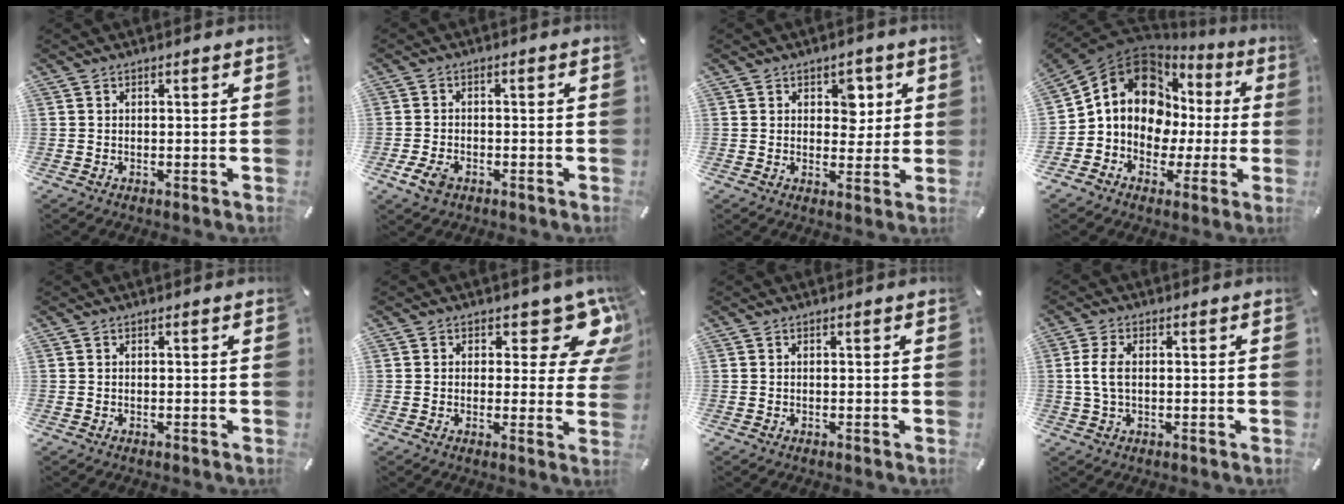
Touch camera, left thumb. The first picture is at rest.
{"total": 4.2, "force": [-2.2, 2.6, 2.5], "torque": [-0.068, 0.000, -0.045]}
{"total": 5.3, "force": [1.8, 4.0, 2.9], "torque": [-0.020, -0.009, 0.020]}
{"total": 15.0, "force": [2.7, 12.5, 7.7], "torque": [-0.153, -0.021, 0.051]}
{"total": 0.0}
{"total": 10.9, "force": [6.2, 5.4, 7.2], "torque": [-0.080, -0.049, 0.107]}
{"total": 0.0}
{"total": 5.0, "force": [0.4, 2.5, 4.3], "torque": [-0.104, -0.001, 0.001]}